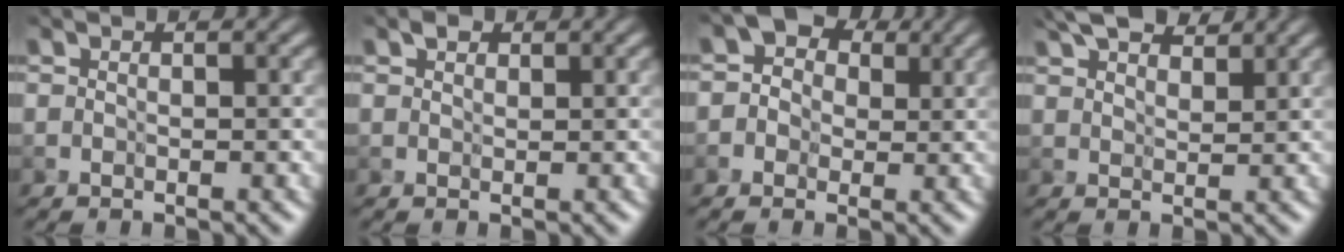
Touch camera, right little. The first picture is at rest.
{"total": 0.9, "force": [0.7, 0.5, 0.3], "torque": [-0.006, 0.002, 0.014]}
{"total": 4.0, "force": [1.2, 3.2, 2.1], "torque": [-0.016, 0.010, -0.006]}
{"total": 5.0, "force": [4.0, 1.6, 2.4], "torque": [-0.044, 0.014, 0.068]}